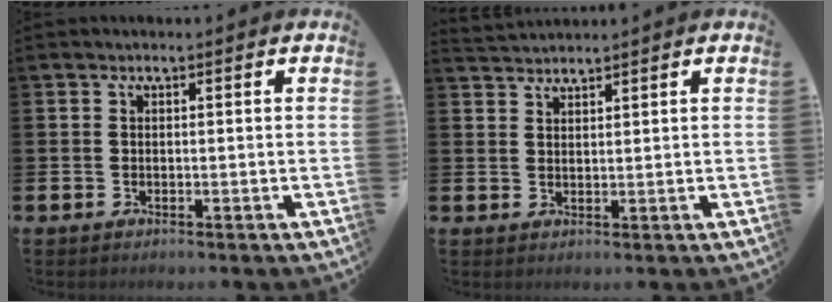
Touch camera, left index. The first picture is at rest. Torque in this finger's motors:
{"motor_torque": [-0.60, -0.51, -0.37, -0.07]}